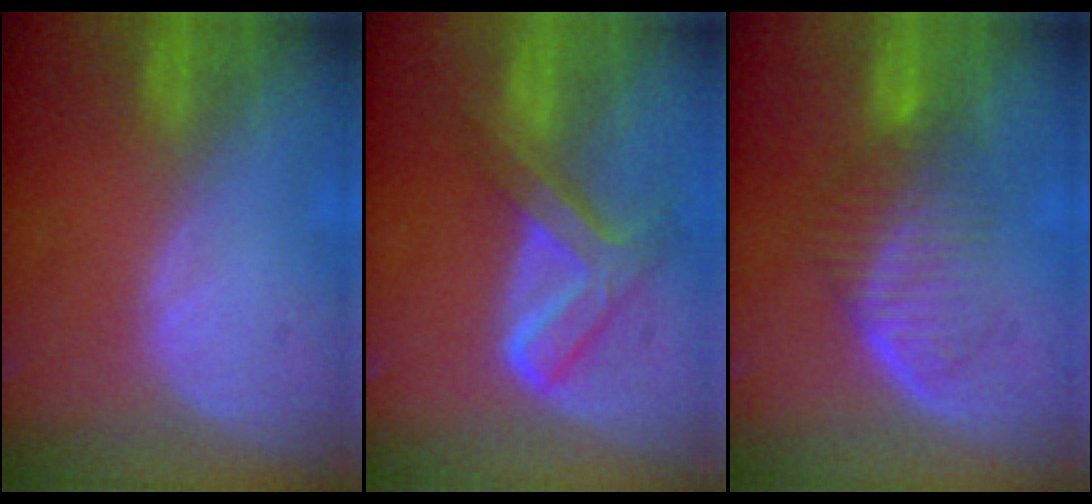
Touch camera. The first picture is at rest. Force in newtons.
{"total": 7.7, "press": 6.5, "slide": 4.2}
{"total": 6.3, "press": 6.2, "slide": 1.1}